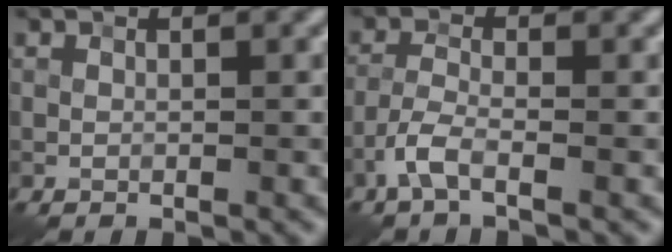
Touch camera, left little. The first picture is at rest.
{"total": 2.6, "force": [-1.6, 0.6, 1.9], "torque": [-0.046, 0.003, -0.041]}